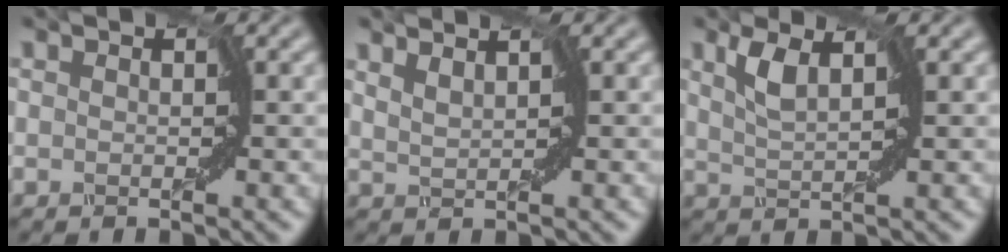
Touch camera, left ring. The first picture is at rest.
{"total": 1.9, "force": [1.9, -0.5, -0.1], "torque": [-0.009, -0.005, 0.033]}
{"total": 1.4, "force": [1.1, -0.3, 0.9], "torque": [-0.035, -0.001, 0.037]}